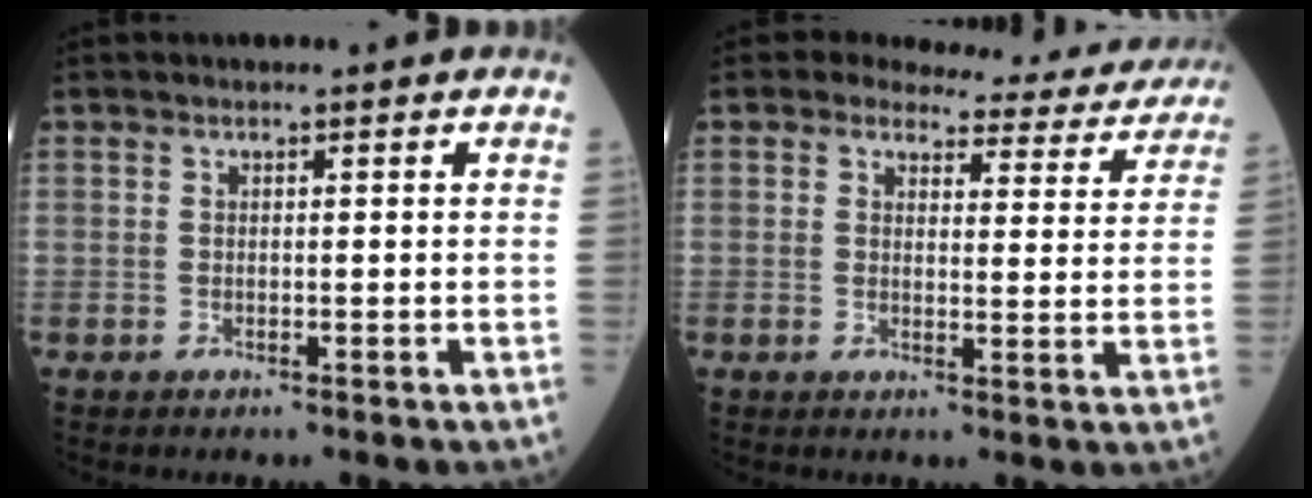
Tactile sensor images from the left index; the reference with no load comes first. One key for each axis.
{"total": 13.6, "fx": 12.6, "fy": 4.4, "fz": 2.5, "tx": 0.001, "ty": -0.020, "tz": 0.119}